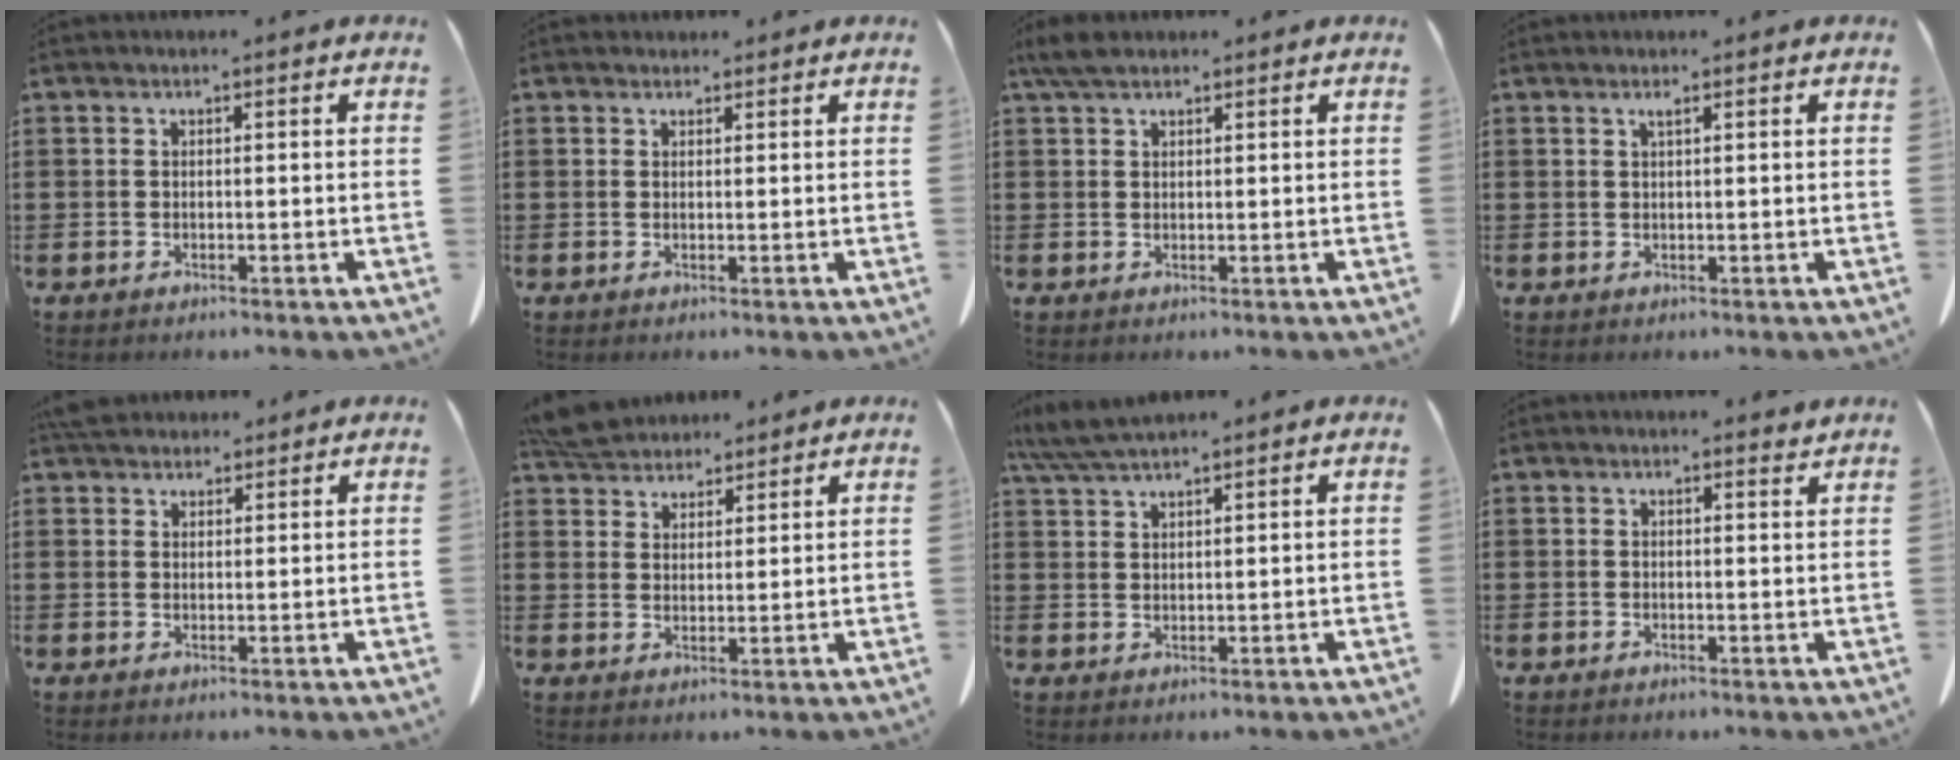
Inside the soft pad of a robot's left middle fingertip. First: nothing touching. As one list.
[{"total": 1.1, "force": [1.0, 0.4, 0.1], "torque": [-0.005, 0.000, 0.021]}, {"total": 3.1, "force": [2.3, 1.3, 1.6], "torque": [-0.038, 0.006, 0.045]}, {"total": 0.9, "force": [0.6, 0.0, 0.7], "torque": [-0.013, -0.002, 0.012]}, {"total": 3.7, "force": [3.4, 1.2, 0.8], "torque": [-0.017, -0.007, 0.067]}, {"total": 5.7, "force": [5.3, 1.7, 1.1], "torque": [-0.043, -0.010, 0.102]}, {"total": 4.7, "force": [4.0, 0.5, 2.4], "torque": [-0.057, -0.008, 0.076]}, {"total": 1.1, "force": [1.0, 0.1, 0.3], "torque": [0.000, -0.003, 0.018]}]